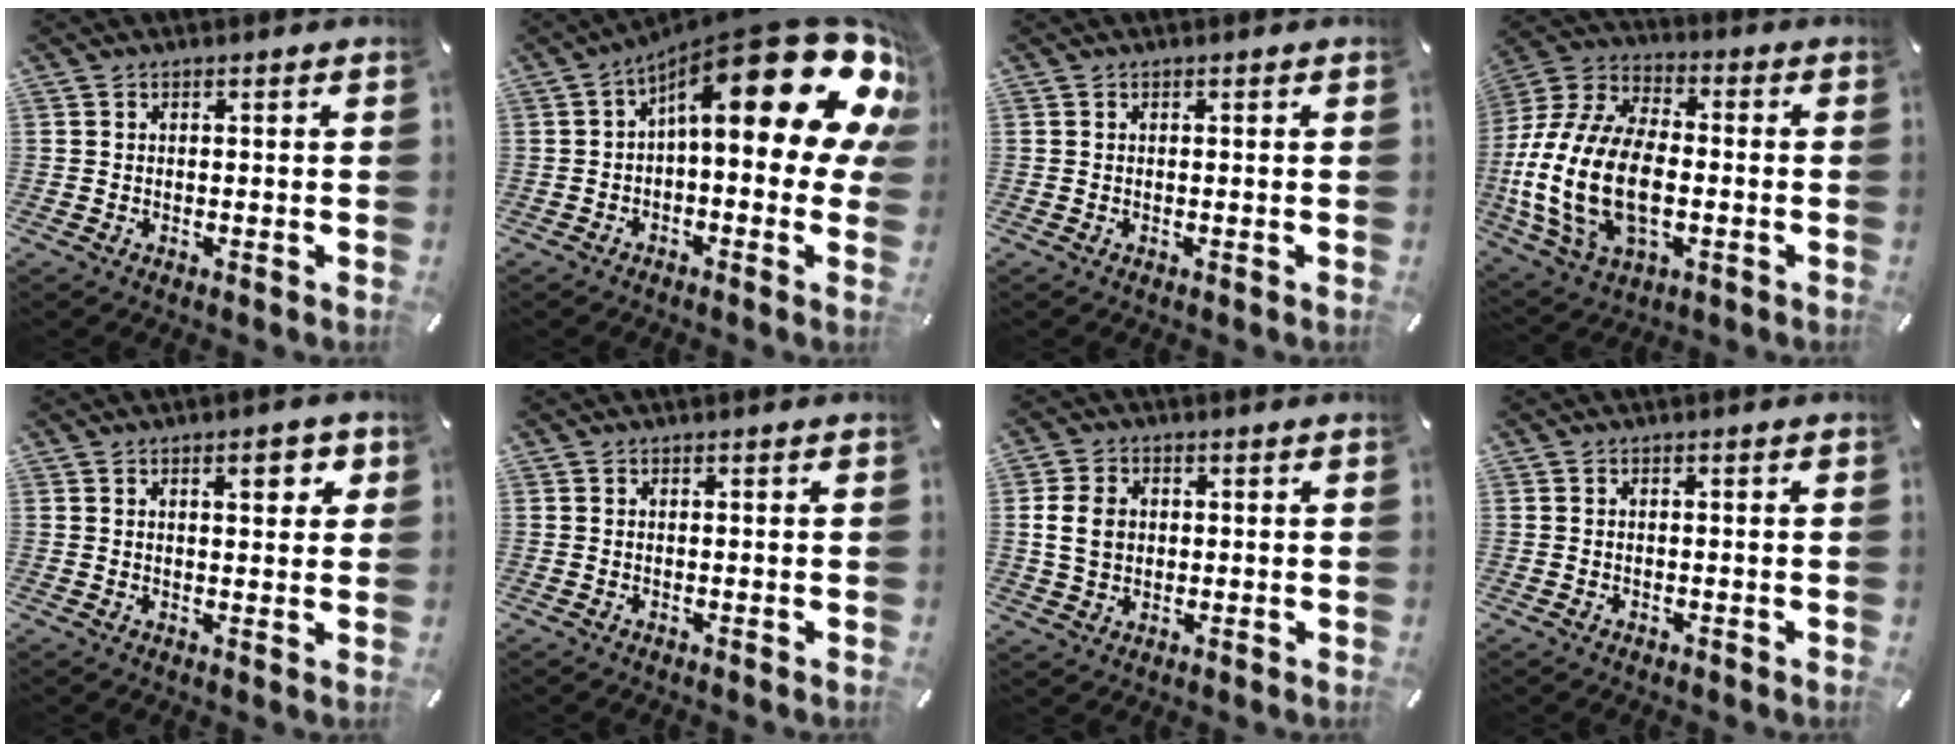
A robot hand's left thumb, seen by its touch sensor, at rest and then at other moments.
{"total": 25.0, "force": [10.4, 8.4, 21.1], "torque": [-0.312, -0.088, 0.176]}
{"total": 0.0}
{"total": 20.5, "force": [-4.4, 12.7, 15.4], "torque": [-0.340, 0.011, -0.074]}
{"total": 5.0, "force": [2.4, 1.8, 4.0], "torque": [-0.053, -0.005, 0.032]}
{"total": 0.0}
{"total": 6.5, "force": [0.5, 5.4, 3.7], "torque": [-0.087, 0.003, 0.006]}
{"total": 0.5, "force": [-0.3, 0.4, 0.1], "torque": [-0.001, 0.003, -0.008]}